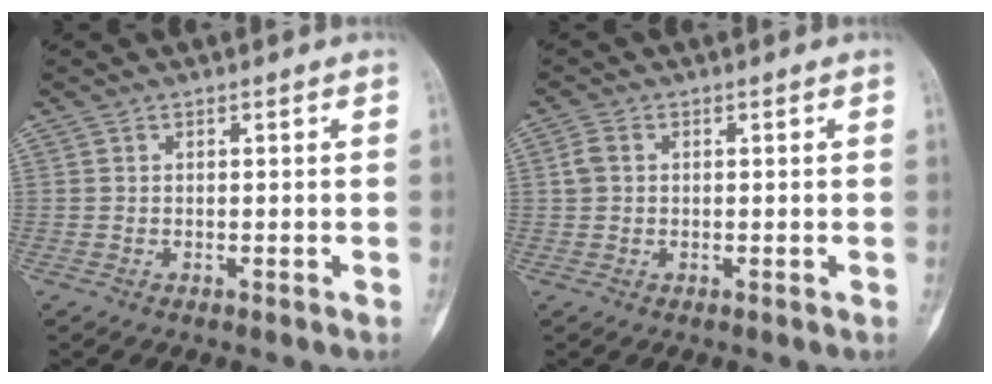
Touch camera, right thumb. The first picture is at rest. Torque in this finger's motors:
{"motor_torque": [-0.31, 0.07, 0.41, -0.15, -0.05]}